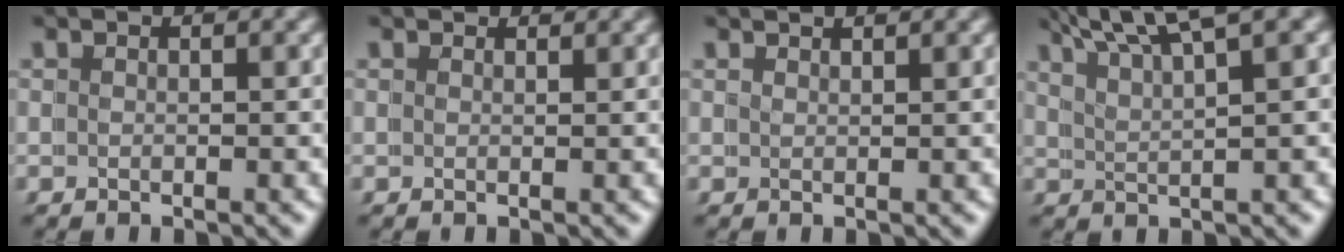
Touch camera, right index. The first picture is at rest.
{"total": 1.2, "force": [1.1, -0.4, 0.2], "torque": [0.000, 0.001, 0.018]}
{"total": 1.3, "force": [1.2, -0.6, 0.0], "torque": [0.004, 0.001, 0.022]}
{"total": 5.7, "force": [5.0, 0.2, 2.9], "torque": [-0.043, 0.021, 0.078]}